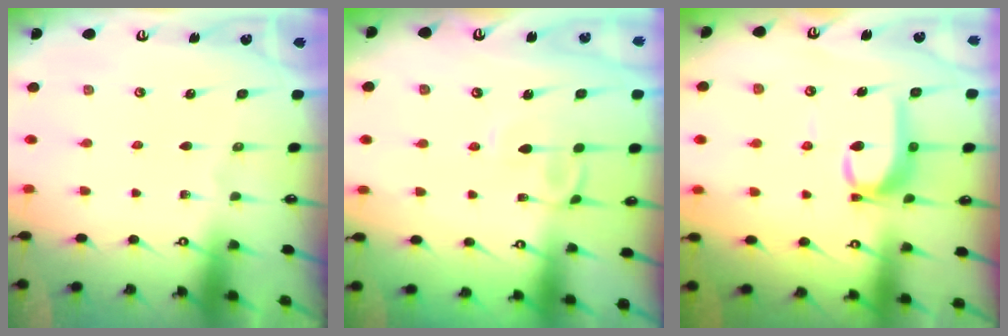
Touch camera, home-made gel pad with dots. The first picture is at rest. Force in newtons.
{"total": 2.6, "press": 2.5, "slide": 0.6}
{"total": 6.8, "press": 6.7, "slide": 1.0}